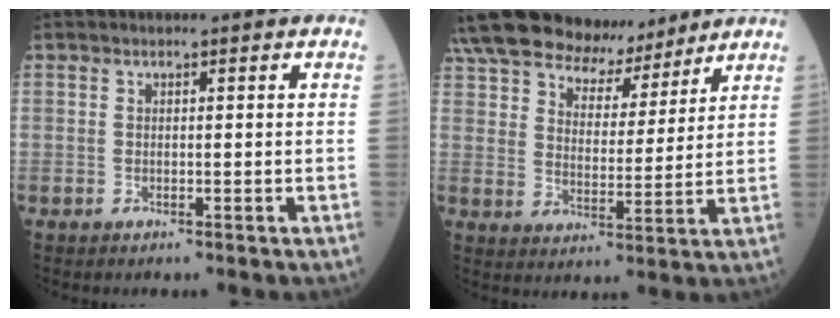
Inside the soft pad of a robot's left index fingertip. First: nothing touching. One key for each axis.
{"total": 17.1, "fx": 14.5, "fy": 6.7, "fz": 6.1, "tx": -0.121, "ty": 0.023, "tz": 0.238}